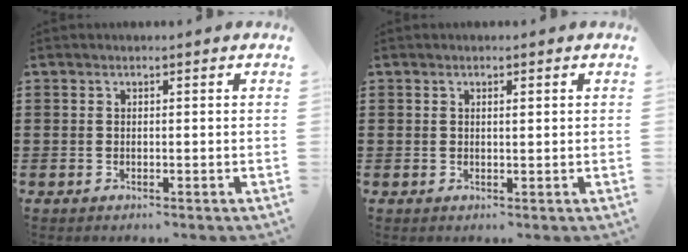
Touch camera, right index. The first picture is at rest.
{"total": 0.9, "force": [0.3, 0.1, 0.8], "torque": [-0.016, 0.001, 0.005]}